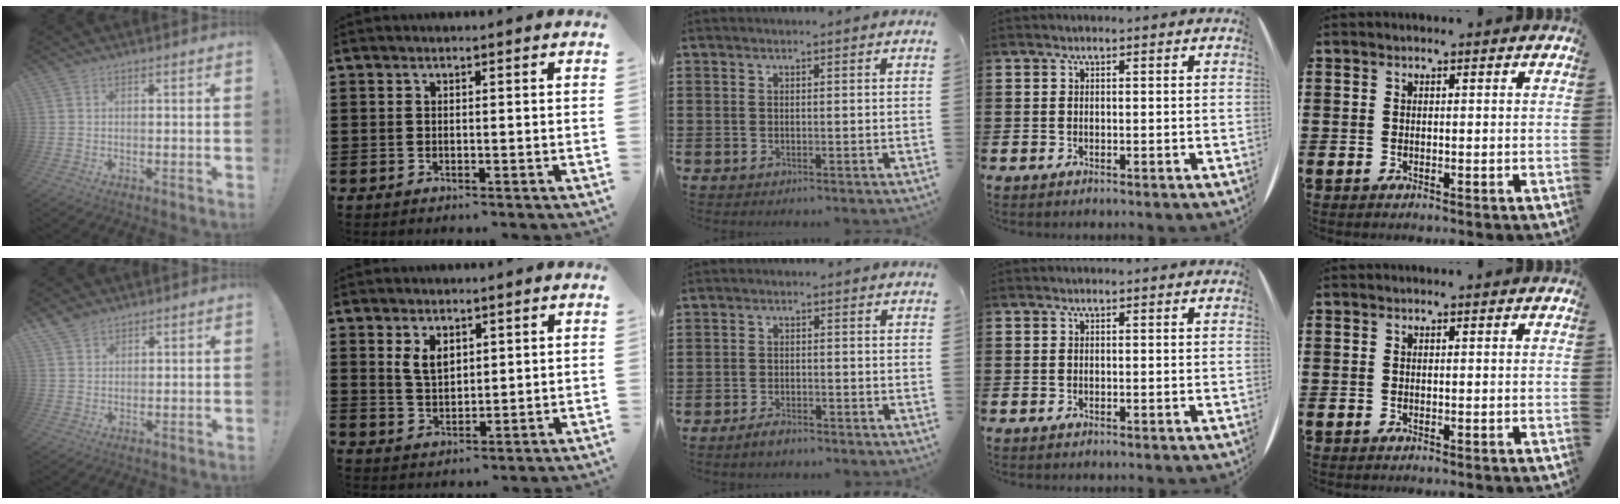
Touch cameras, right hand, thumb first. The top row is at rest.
{"thumb": {"total": 4.0, "force": [3.3, 2.1, 1.0], "torque": [-0.010, -0.019, 0.060]}, "index": {"total": 3.8, "force": [1.8, 2.3, 2.4], "torque": [-0.046, 0.003, 0.032]}, "middle": {"total": 2.1, "force": [-1.8, 0.5, 1.0], "torque": [-0.019, 0.002, -0.033]}}